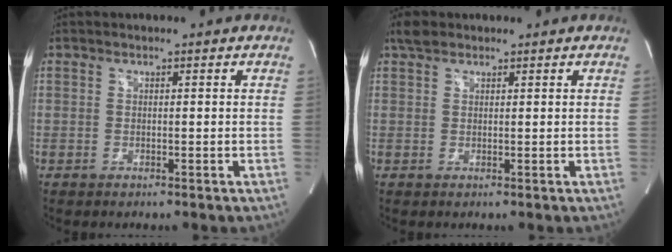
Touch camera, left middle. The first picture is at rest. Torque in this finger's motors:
{"motor_torque": [0.13, -0.03, 0.00, 0.02]}